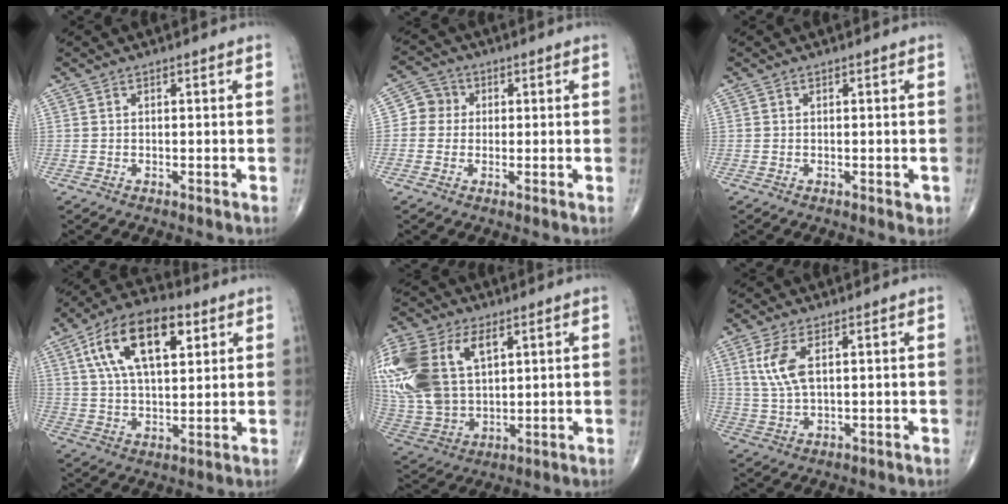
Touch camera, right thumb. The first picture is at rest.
{"total": 4.5, "force": [0.3, 4.3, 1.2], "torque": [0.007, 0.009, -0.006]}
{"total": 1.2, "force": [-0.3, 0.7, 1.0], "torque": [-0.003, -0.001, -0.005]}
{"total": 17.5, "force": [6.7, 8.5, 13.7], "torque": [-0.226, 0.000, 0.115]}
{"total": 25.8, "force": [8.2, 16.2, 18.3], "torque": [-0.437, 0.013, 0.166]}
{"total": 6.7, "force": [2.2, 2.8, 5.7], "torque": [-0.132, -0.003, 0.052]}